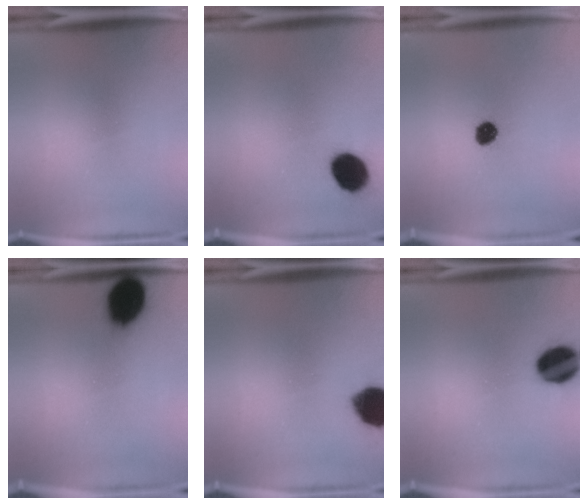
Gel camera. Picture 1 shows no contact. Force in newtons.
{"total": 10.4}
{"total": 5.5}
{"total": 13.7}
{"total": 13.1}
{"total": 12.2}